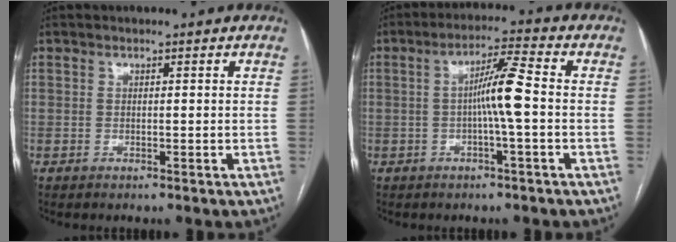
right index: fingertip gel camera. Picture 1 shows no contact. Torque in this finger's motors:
{"motor_torque": [0.26, -0.04, 0.20, 0.10]}